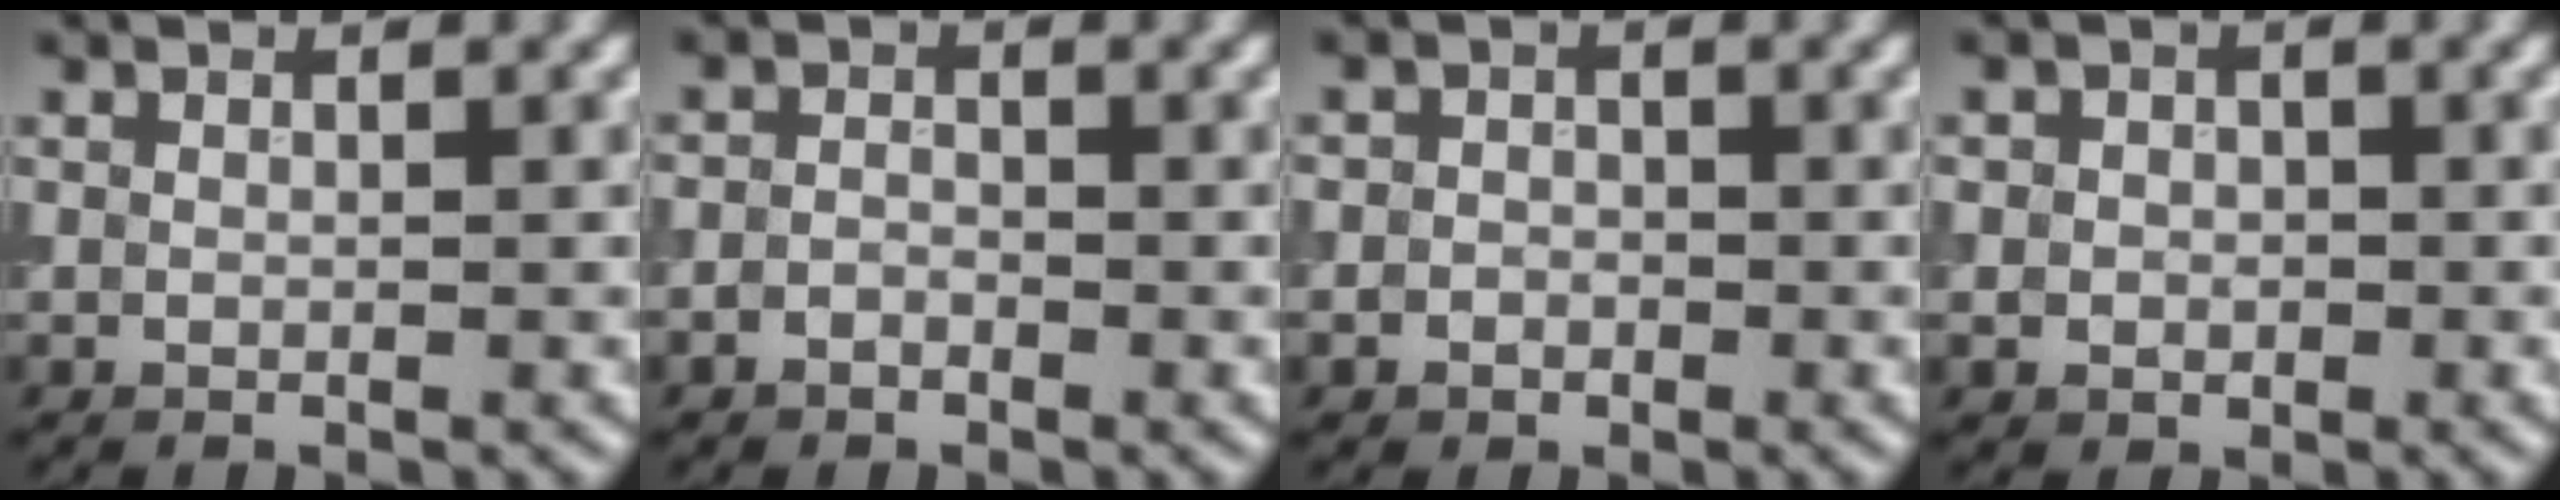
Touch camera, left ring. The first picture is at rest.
{"total": 1.3, "force": [-0.9, 0.9, 0.4], "torque": [-0.004, 0.003, -0.020]}
{"total": 1.9, "force": [-0.5, 1.8, 0.4], "torque": [0.017, 0.005, -0.022]}
{"total": 2.0, "force": [-0.2, 1.9, 0.5], "torque": [0.011, -0.004, -0.012]}